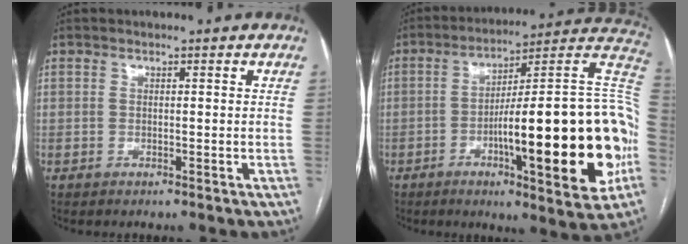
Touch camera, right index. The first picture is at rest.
{"total": 27.1, "force": [-5.8, 2.9, 26.3], "torque": [-0.310, 0.007, -0.086]}